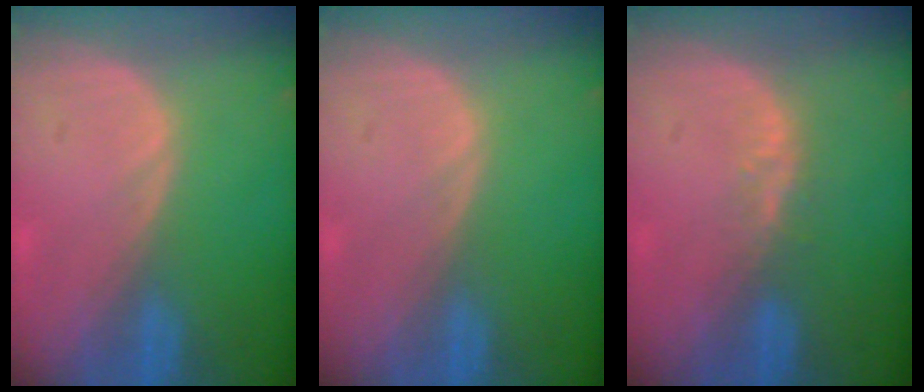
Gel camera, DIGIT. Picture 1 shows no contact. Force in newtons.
{"total": 0.0}
{"total": 2.8, "press": 2.1, "slide": 1.8}